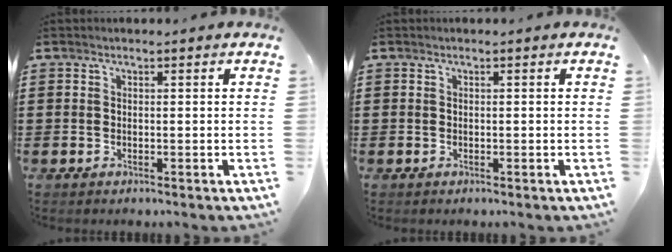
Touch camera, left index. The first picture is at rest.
{"total": 0.0}